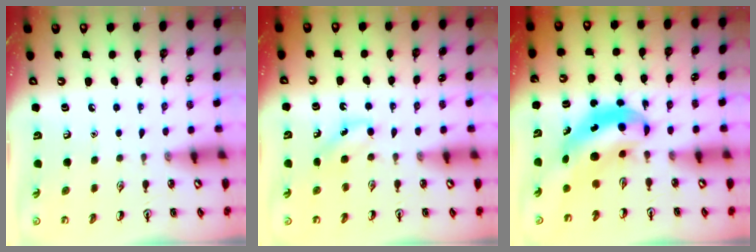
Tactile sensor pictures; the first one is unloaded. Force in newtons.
{"total": 3.7, "press": 3.4, "slide": 1.5}
{"total": 5.7, "press": 5.6, "slide": 1.3}